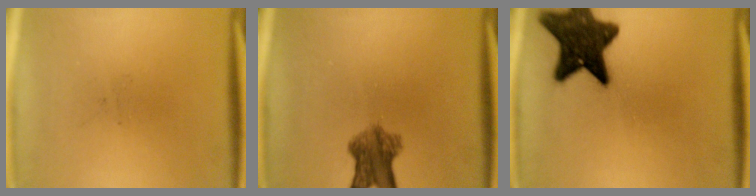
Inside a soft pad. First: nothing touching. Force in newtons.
{"total": 6.1}
{"total": 13.8}